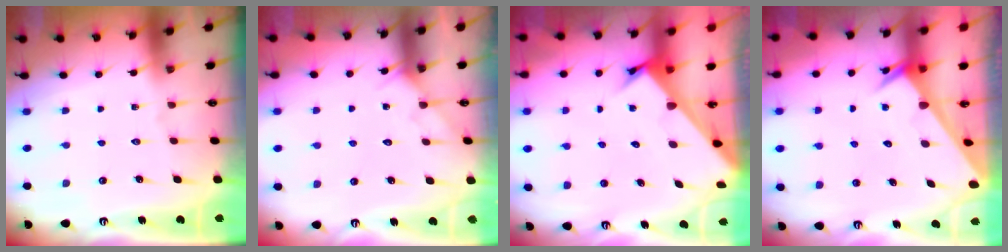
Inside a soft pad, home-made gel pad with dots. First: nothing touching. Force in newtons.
{"total": 4.3, "press": 4.3, "slide": 0.4}
{"total": 2.8, "press": 2.8, "slide": 0.2}
{"total": 2.5, "press": 2.5, "slide": 0.1}